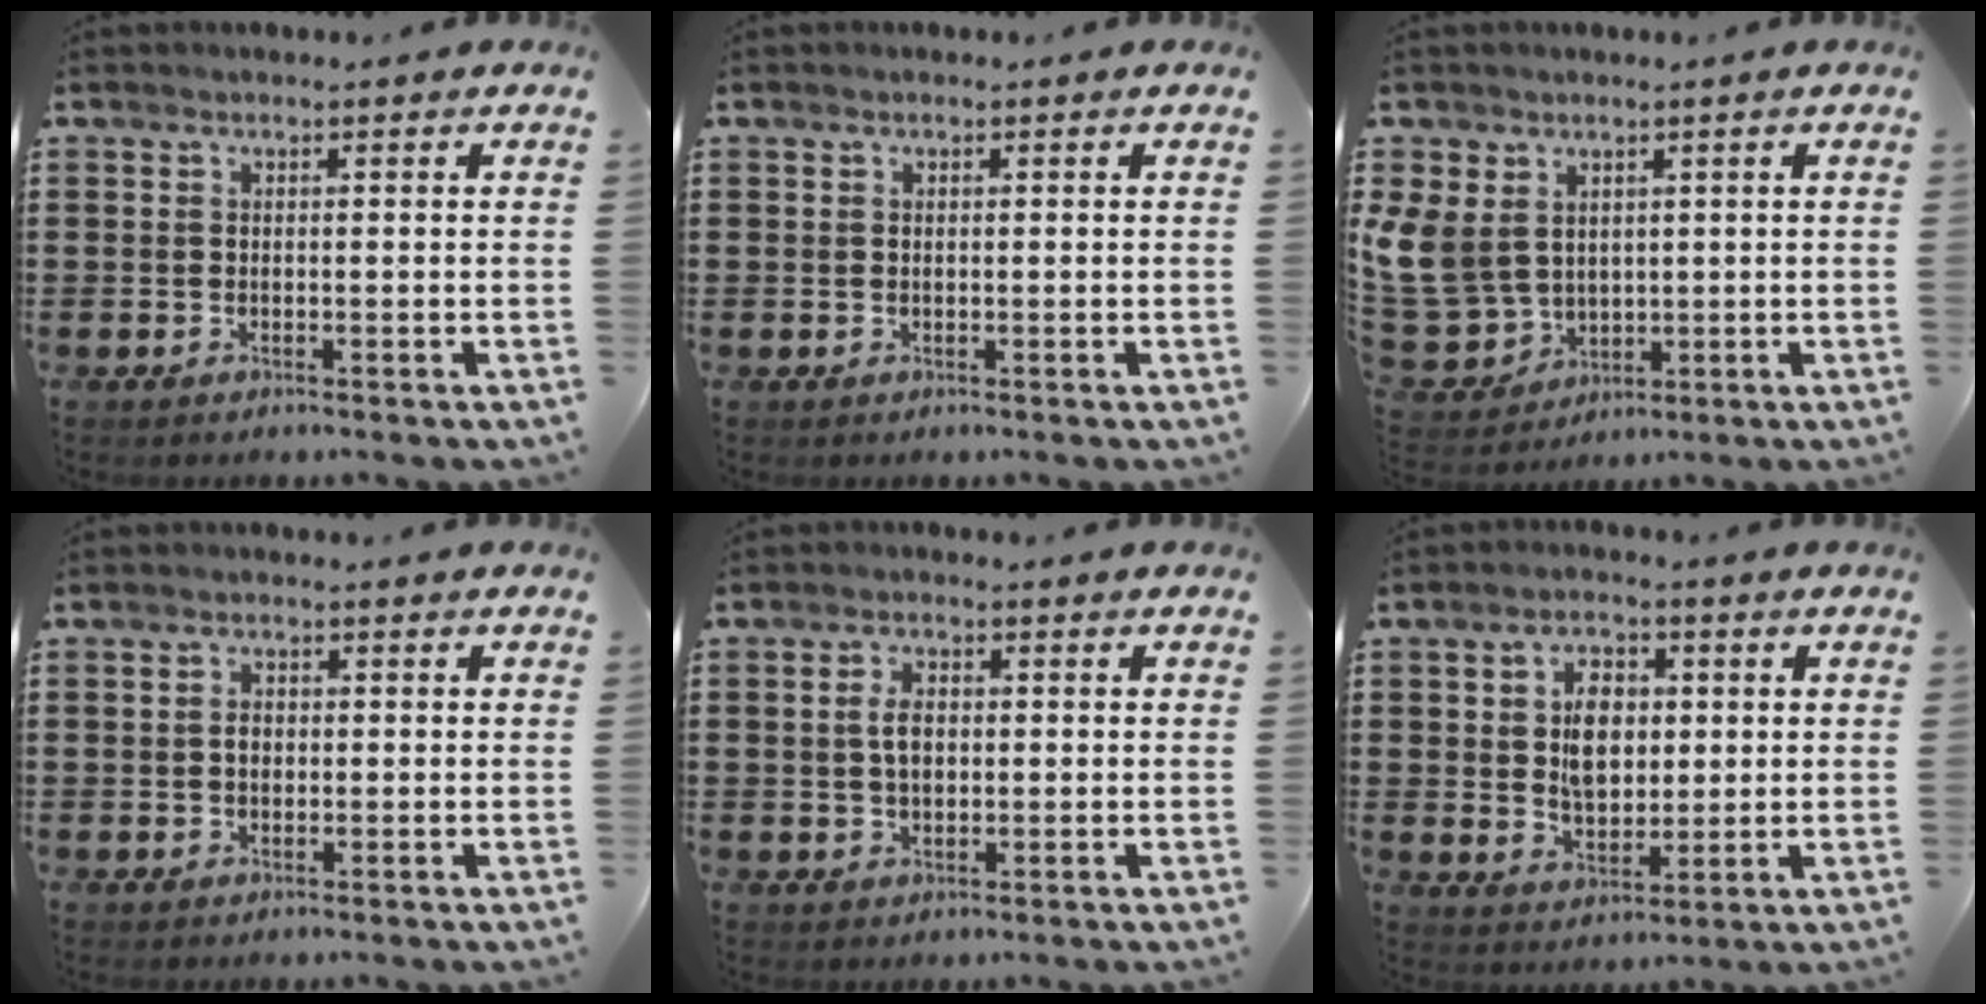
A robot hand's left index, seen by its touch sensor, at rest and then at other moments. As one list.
[{"total": 0.0}, {"total": 7.7, "force": [1.7, 6.7, 3.2], "torque": [-0.122, -0.002, 0.029]}, {"total": 1.7, "force": [0.0, 1.1, 1.3], "torque": [-0.027, 0.006, 0.000]}, {"total": 3.5, "force": [0.4, 1.9, 2.9], "torque": [-0.067, 0.005, 0.004]}, {"total": 6.6, "force": [1.2, 4.3, 4.9], "torque": [-0.089, 0.010, 0.016]}]